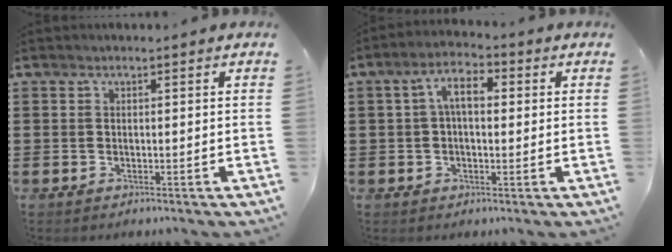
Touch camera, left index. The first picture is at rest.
{"total": 5.6, "force": [0.9, 2.7, 4.8], "torque": [-0.087, 0.014, 0.010]}